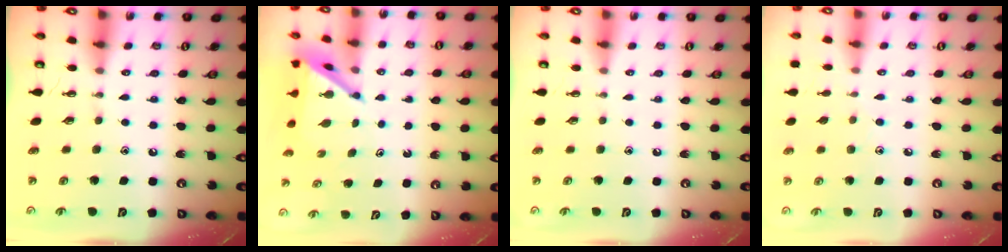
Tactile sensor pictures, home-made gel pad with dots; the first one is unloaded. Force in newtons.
{"total": 4.4, "press": 4.4, "slide": 0.4}
{"total": 0.0}
{"total": 5.7, "press": 5.7, "slide": 0.7}